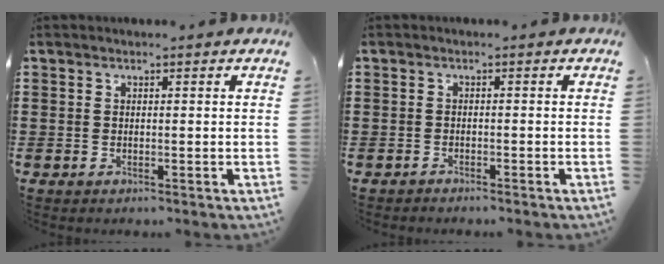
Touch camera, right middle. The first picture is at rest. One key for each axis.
{"total": 0.9, "fx": -0.9, "fy": -0.1, "fz": 0.0, "tx": -0.003, "ty": 0.000, "tz": -0.019}